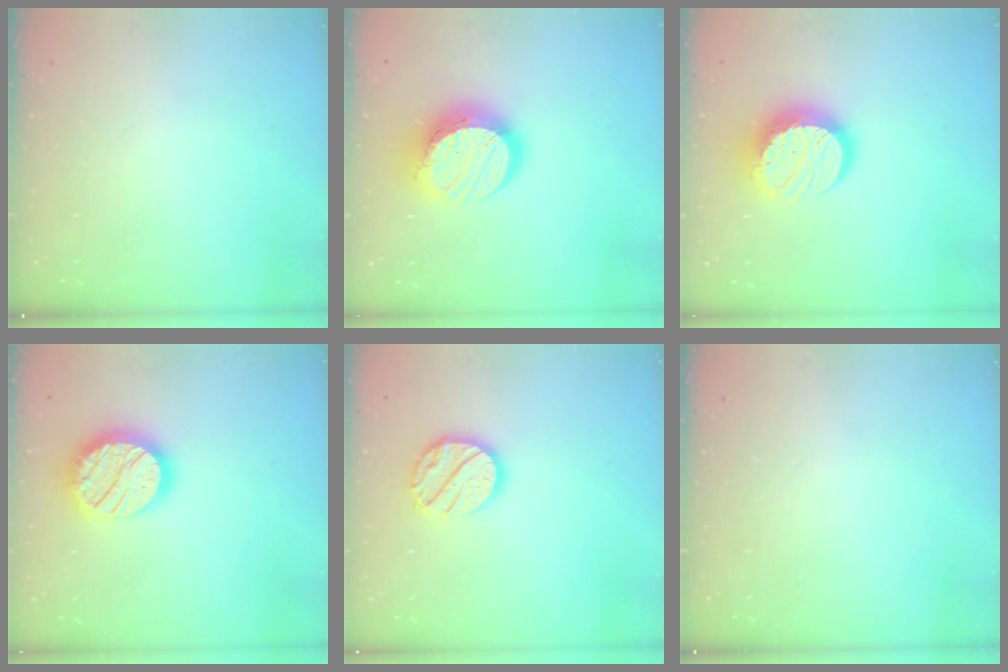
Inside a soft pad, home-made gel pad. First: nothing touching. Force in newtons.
{"total": 15.1, "press": 15.0, "slide": 1.7}
{"total": 13.4, "press": 13.4, "slide": 0.9}
{"total": 20.3, "press": 20.2, "slide": 1.5}
{"total": 12.6, "press": 12.5, "slide": 0.8}
{"total": 0.0}